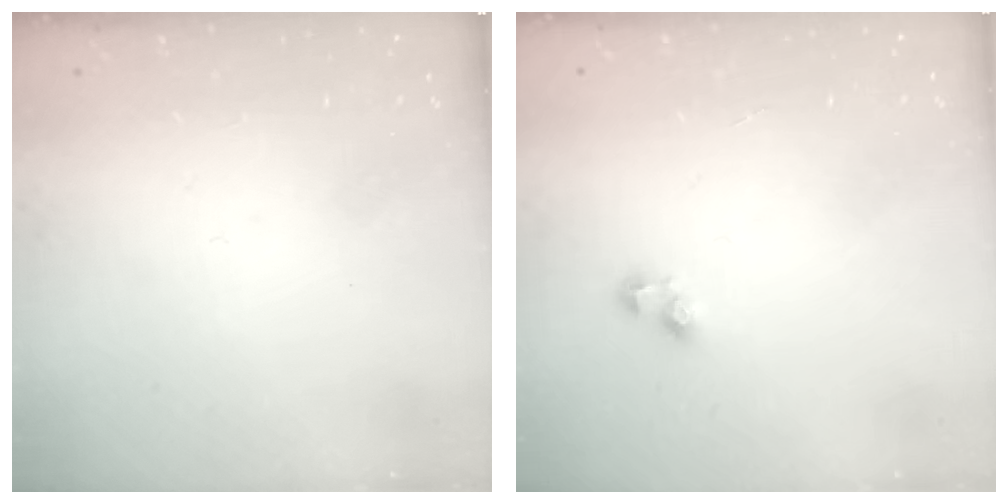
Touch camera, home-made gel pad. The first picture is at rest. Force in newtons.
{"total": 2.0, "press": 2.0, "slide": 0.3}